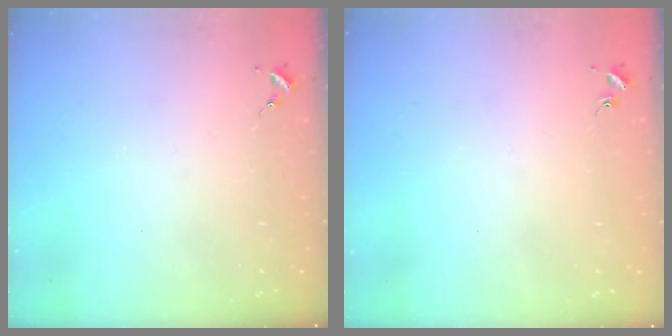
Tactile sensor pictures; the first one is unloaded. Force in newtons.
{"total": 0.8, "press": 0.8, "slide": 0.2}